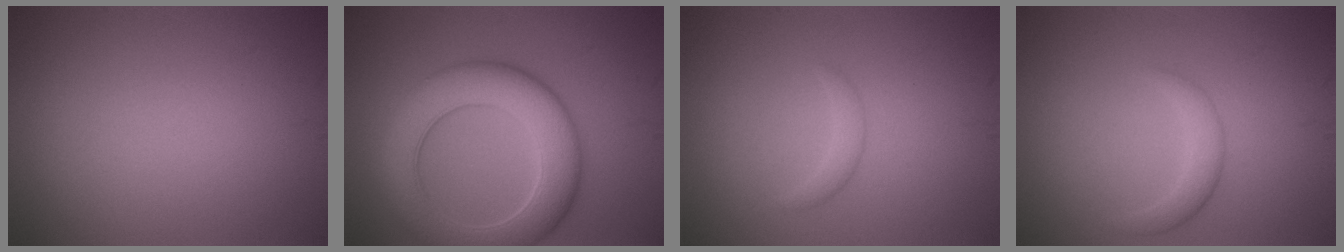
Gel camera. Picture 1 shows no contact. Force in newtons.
{"total": 8.7, "press": 8.7, "slide": 0.5}
{"total": 1.1, "press": 1.1, "slide": 0.1}
{"total": 2.5, "press": 2.5, "slide": 0.1}